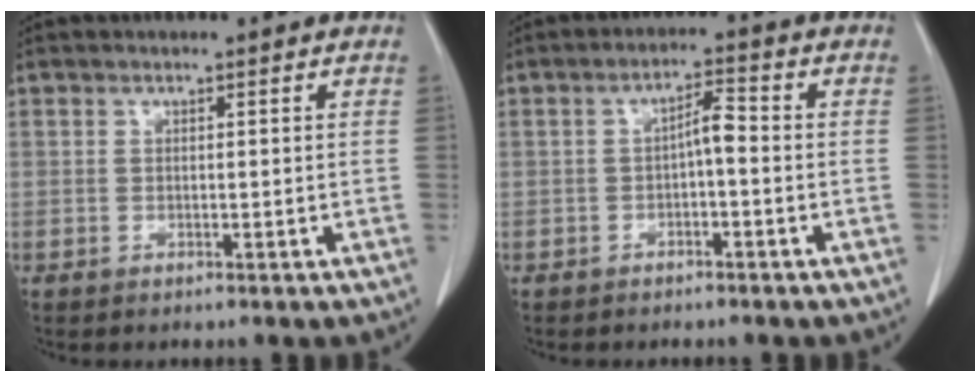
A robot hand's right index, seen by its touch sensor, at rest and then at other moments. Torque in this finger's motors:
{"motor_torque": [0.53, -0.10, 0.21, 0.06]}